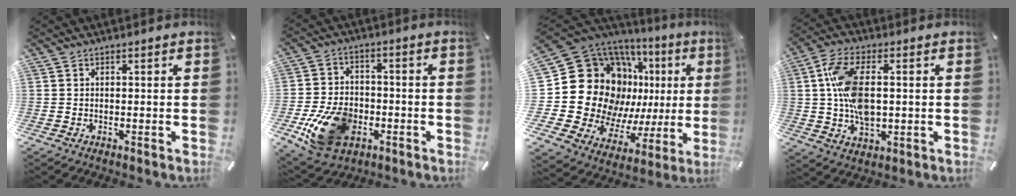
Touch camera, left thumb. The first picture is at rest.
{"total": 14.9, "force": [-5.1, 10.5, 9.2], "torque": [-0.193, 0.022, -0.089]}
{"total": 28.9, "force": [5.9, 21.2, 18.7], "torque": [-0.295, -0.081, 0.166]}
{"total": 12.1, "force": [0.9, 6.7, 10.1], "torque": [-0.223, 0.004, 0.015]}